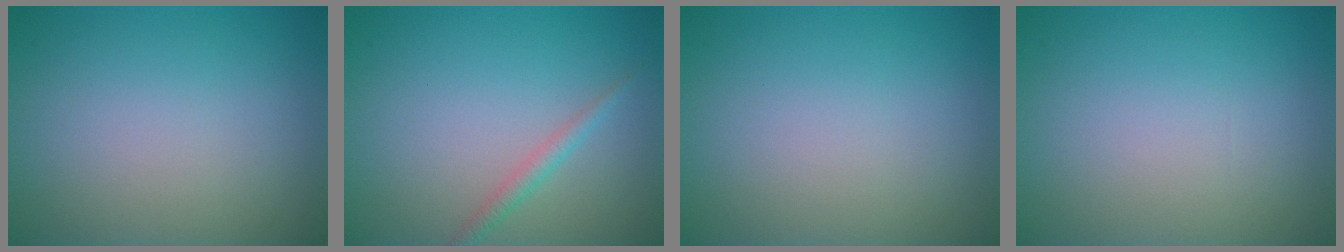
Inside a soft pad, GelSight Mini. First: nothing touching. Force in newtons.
{"total": 1.4, "press": 1.4, "slide": 0.1}
{"total": 0.0}
{"total": 0.0}